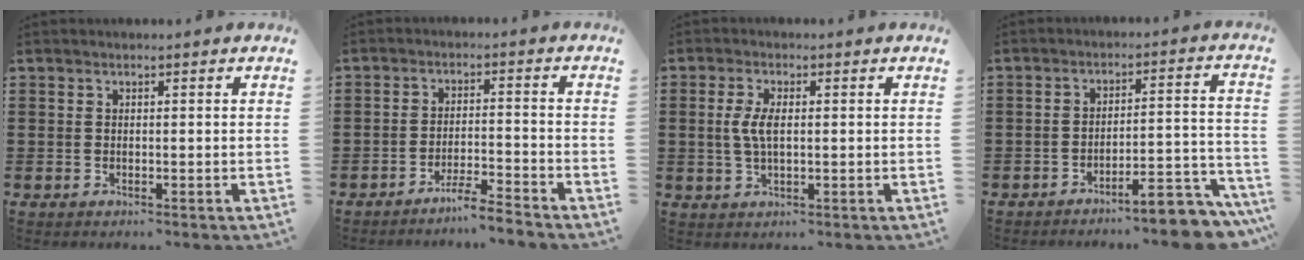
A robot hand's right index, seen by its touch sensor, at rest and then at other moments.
{"total": 4.1, "force": [-3.8, -0.4, 1.3], "torque": [-0.029, -0.004, -0.077]}
{"total": 4.2, "force": [0.4, 1.7, 3.8], "torque": [-0.091, 0.000, 0.001]}
{"total": 7.5, "force": [-6.6, 0.9, 3.6], "torque": [-0.045, 0.008, -0.121]}